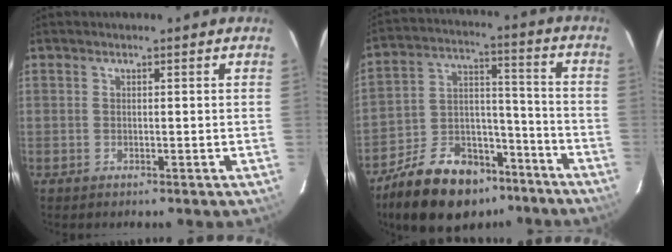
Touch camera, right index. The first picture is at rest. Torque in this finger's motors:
{"motor_torque": [1.06, -1.08, 0.36, 0.08]}